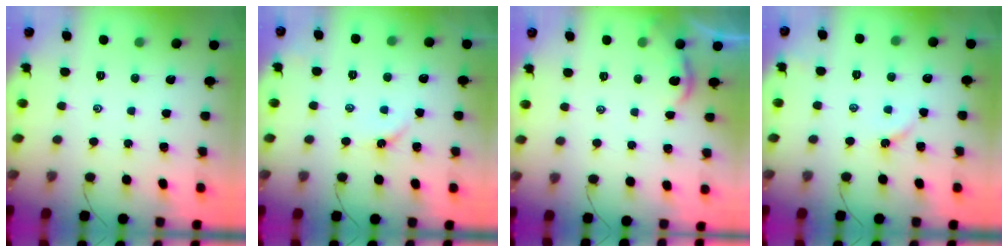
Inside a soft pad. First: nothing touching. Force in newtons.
{"total": 3.5, "press": 3.4, "slide": 0.6}
{"total": 1.2, "press": 1.2, "slide": 0.2}
{"total": 3.0, "press": 3.0, "slide": 0.4}